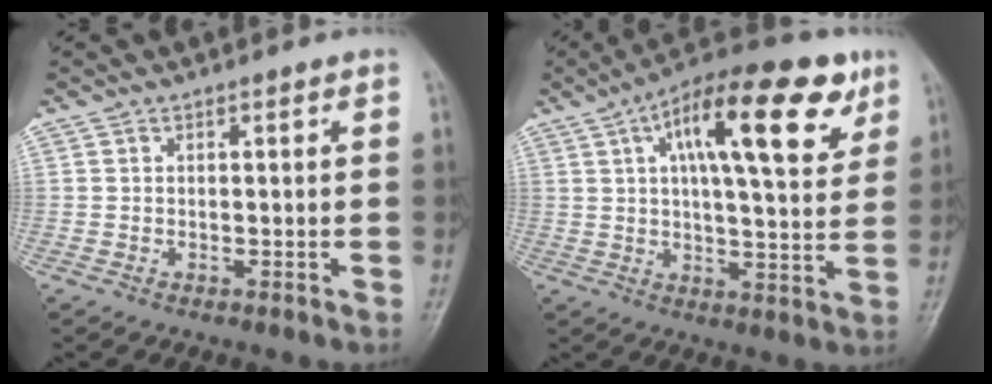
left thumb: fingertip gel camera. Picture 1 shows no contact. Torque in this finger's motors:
{"motor_torque": [0.63, 0.67, 1.71, -1.04, 0.18]}